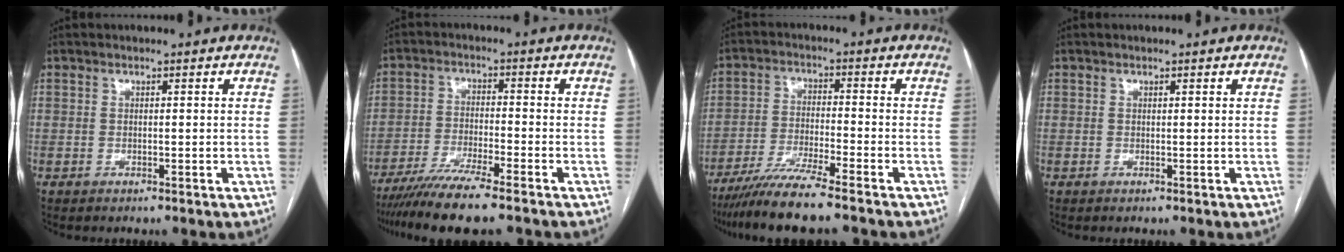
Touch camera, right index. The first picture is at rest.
{"total": 10.0, "force": [-8.1, -0.3, 5.9], "torque": [-0.096, -0.029, -0.141]}
{"total": 9.2, "force": [-7.6, -0.8, 5.1], "torque": [-0.085, -0.031, -0.136]}
{"total": 0.0}